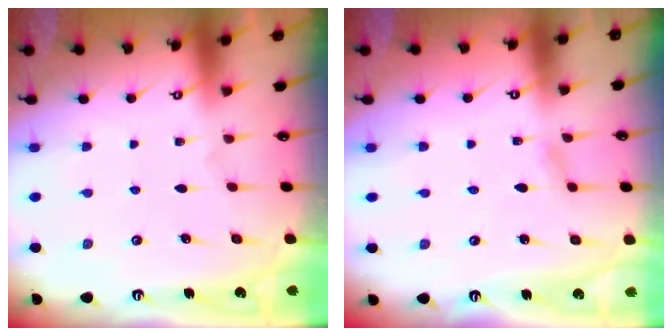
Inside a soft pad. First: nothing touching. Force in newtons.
{"total": 2.9, "press": 2.8, "slide": 0.3}